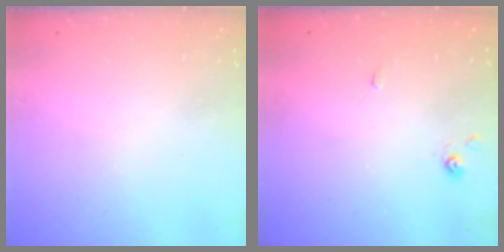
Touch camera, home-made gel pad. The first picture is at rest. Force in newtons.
{"total": 3.7, "press": 3.7, "slide": 0.0}